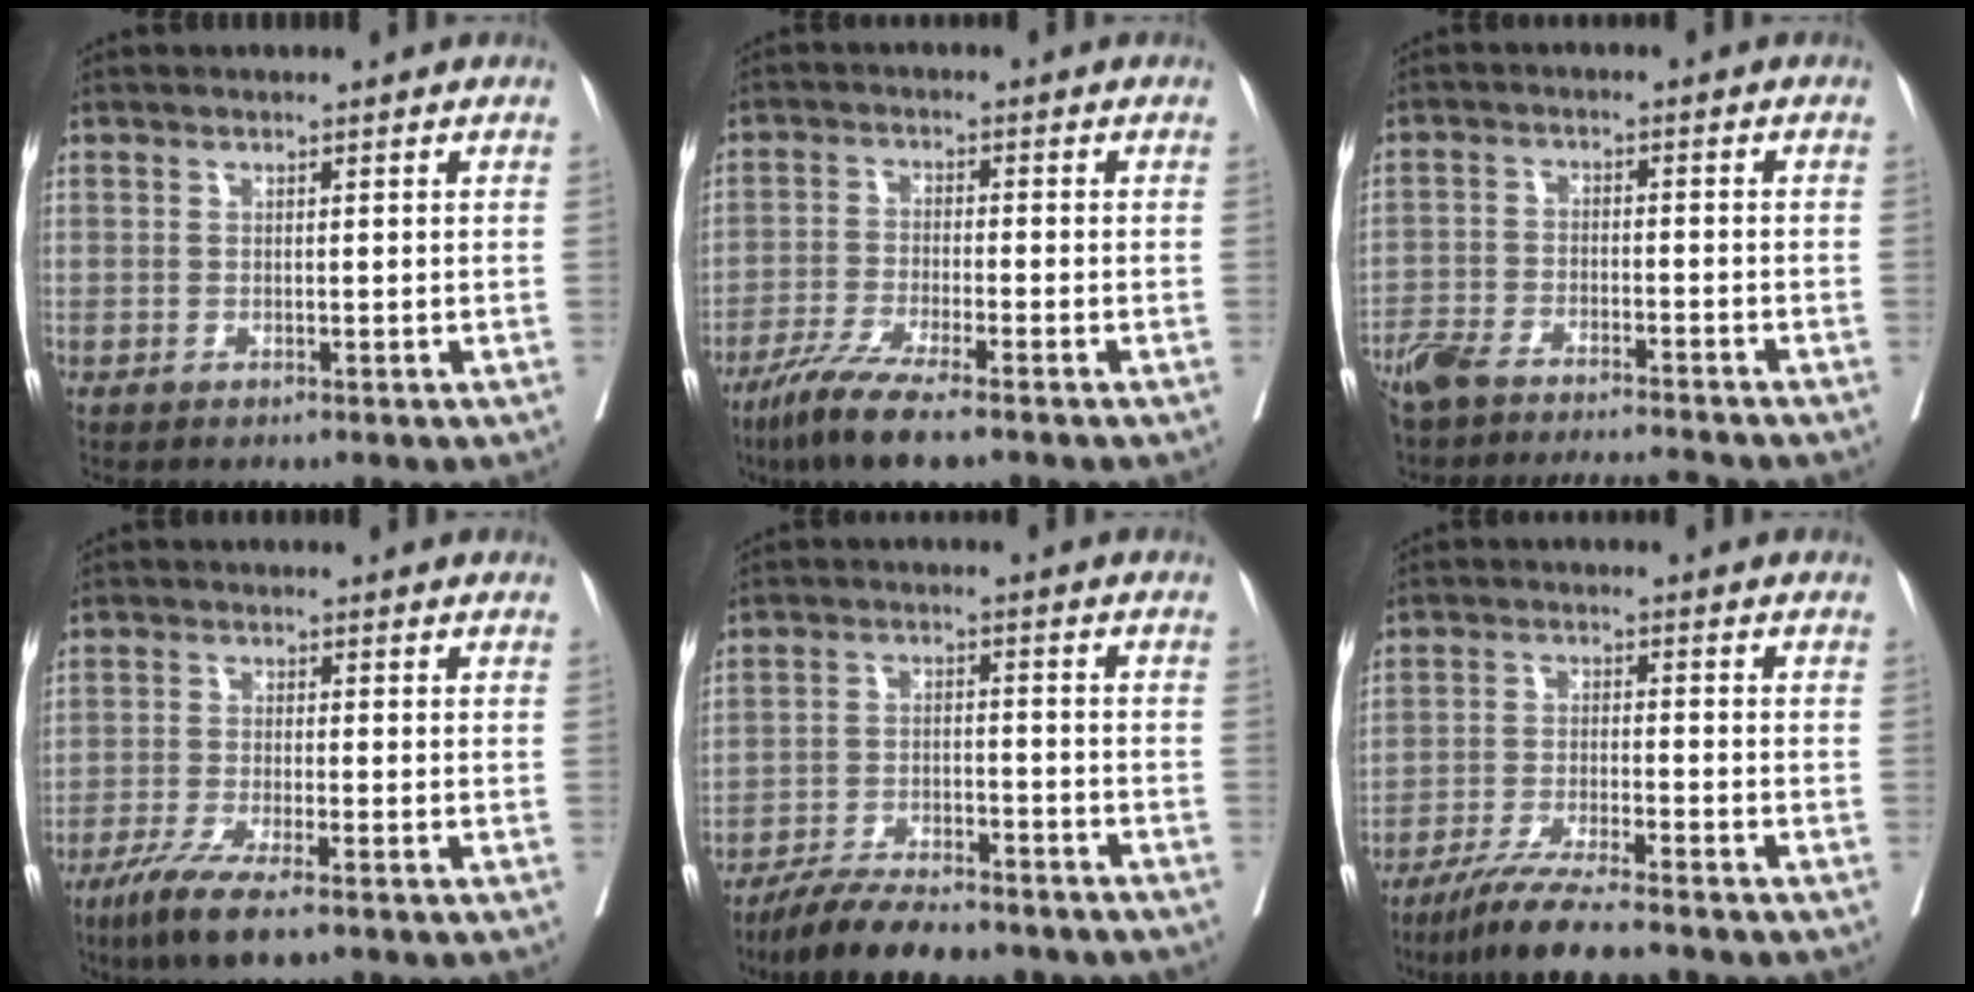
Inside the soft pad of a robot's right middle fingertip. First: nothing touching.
{"total": 7.9, "force": [-5.7, 0.4, 5.5], "torque": [-0.102, -0.021, -0.104]}
{"total": 11.7, "force": [-10.6, 1.1, 4.7], "torque": [-0.080, 0.003, -0.170]}
{"total": 7.0, "force": [-4.6, 0.6, 5.2], "torque": [-0.098, -0.018, -0.081]}
{"total": 13.6, "force": [-11.7, 3.1, 6.1], "torque": [-0.092, 0.002, -0.177]}
{"total": 8.5, "force": [-7.1, -0.1, 4.6], "torque": [-0.083, -0.028, -0.124]}